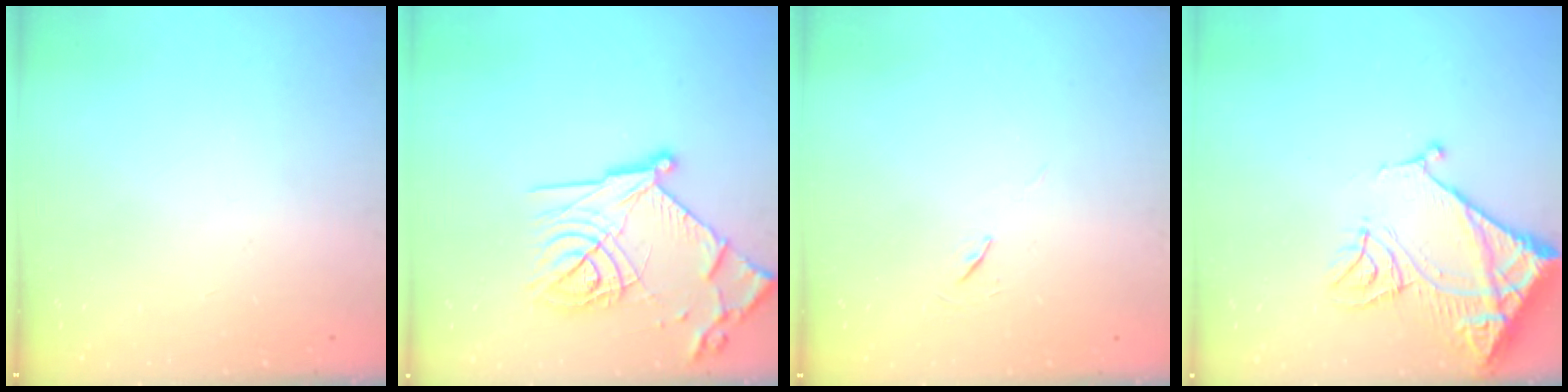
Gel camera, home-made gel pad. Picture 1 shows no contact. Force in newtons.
{"total": 21.2, "press": 21.2, "slide": 1.8}
{"total": 5.7, "press": 5.2, "slide": 2.4}
{"total": 14.3, "press": 14.2, "slide": 1.8}